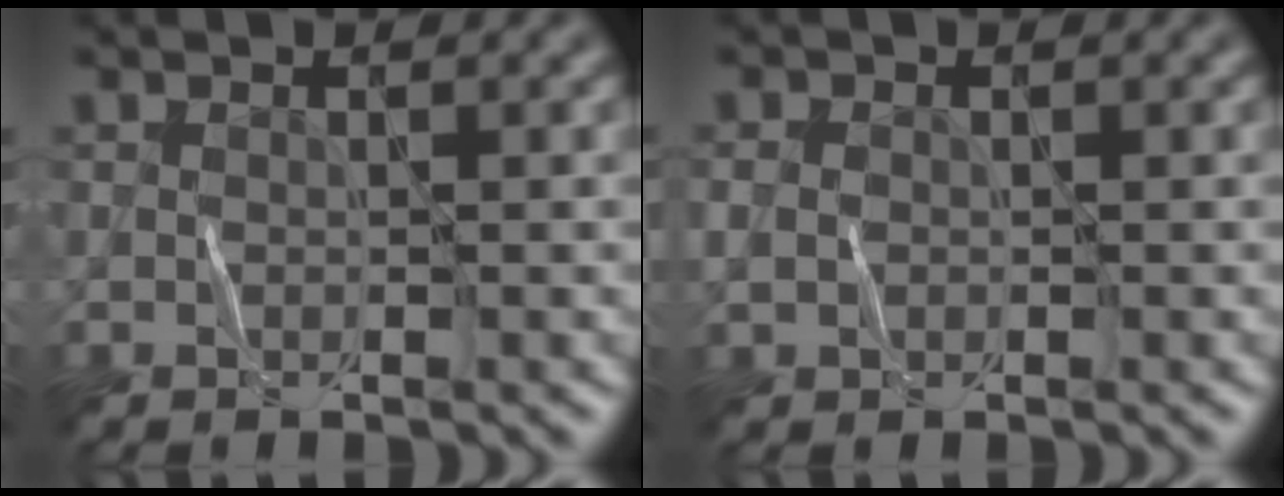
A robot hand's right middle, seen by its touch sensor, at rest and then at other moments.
{"total": 0.9, "force": [-0.3, 0.8, 0.2], "torque": [-0.006, -0.002, -0.005]}